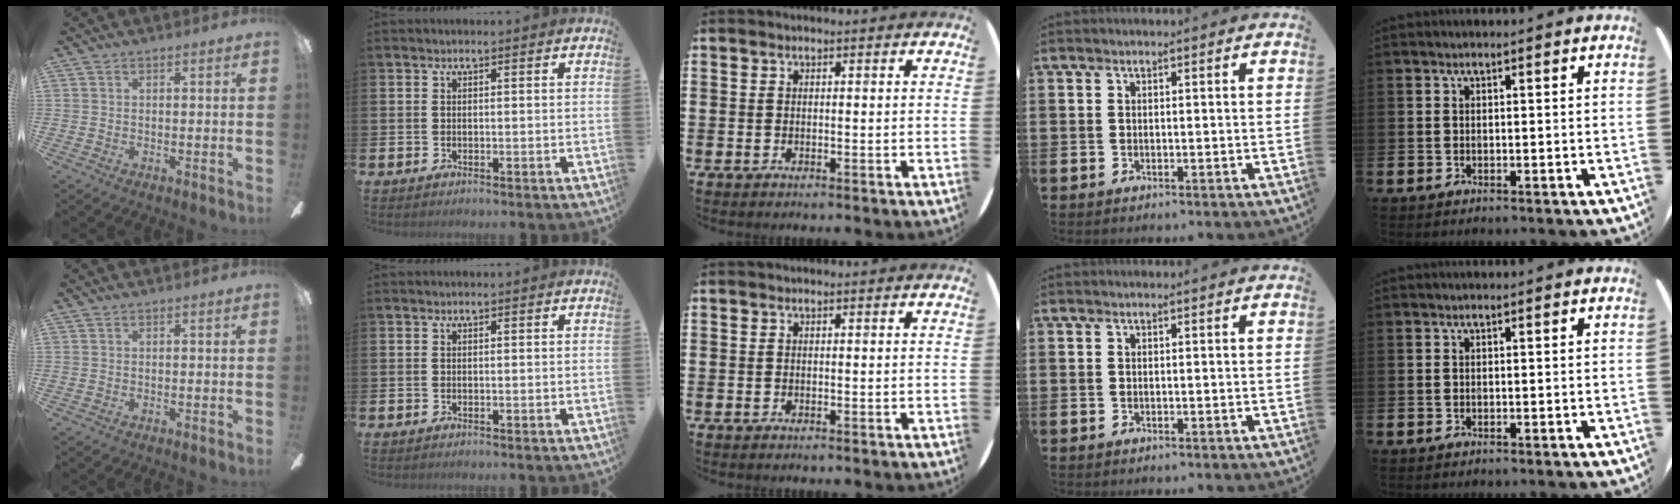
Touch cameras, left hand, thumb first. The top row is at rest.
{}